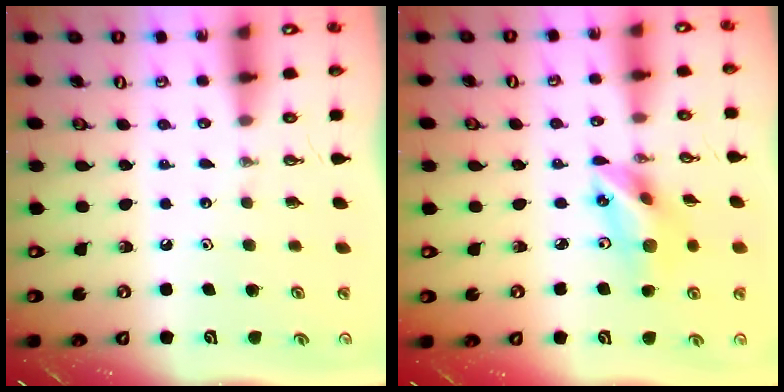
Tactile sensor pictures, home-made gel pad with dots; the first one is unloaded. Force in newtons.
{"total": 12.5, "press": 12.2, "slide": 2.9}